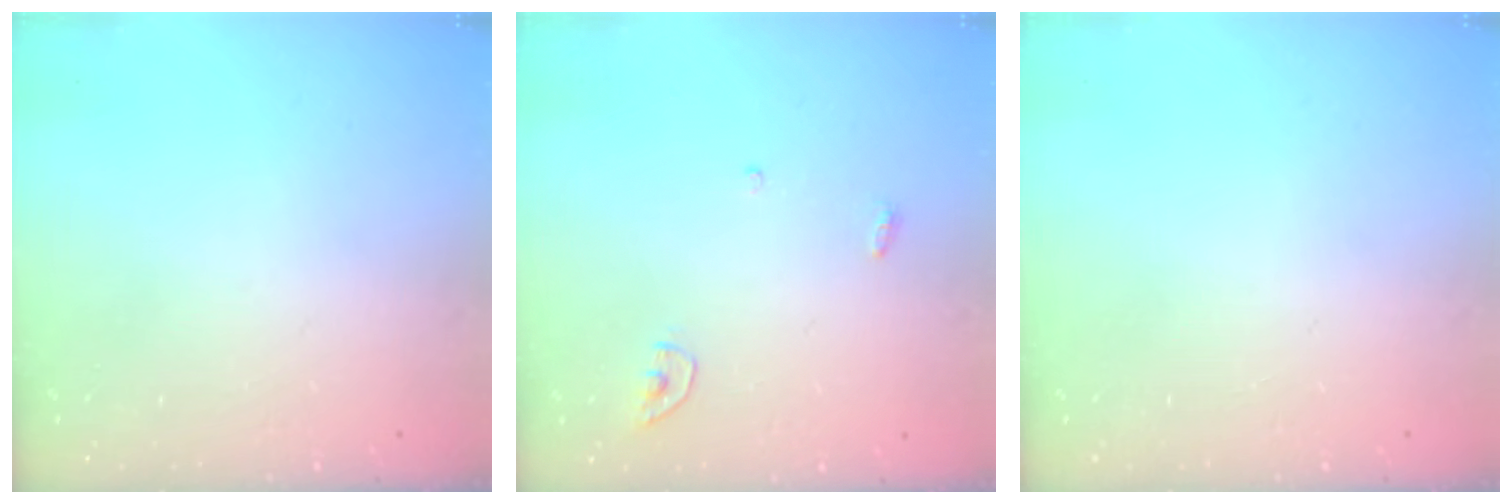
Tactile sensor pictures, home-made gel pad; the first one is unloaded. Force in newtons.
{"total": 3.4, "press": 3.4, "slide": 0.3}
{"total": 0.0}